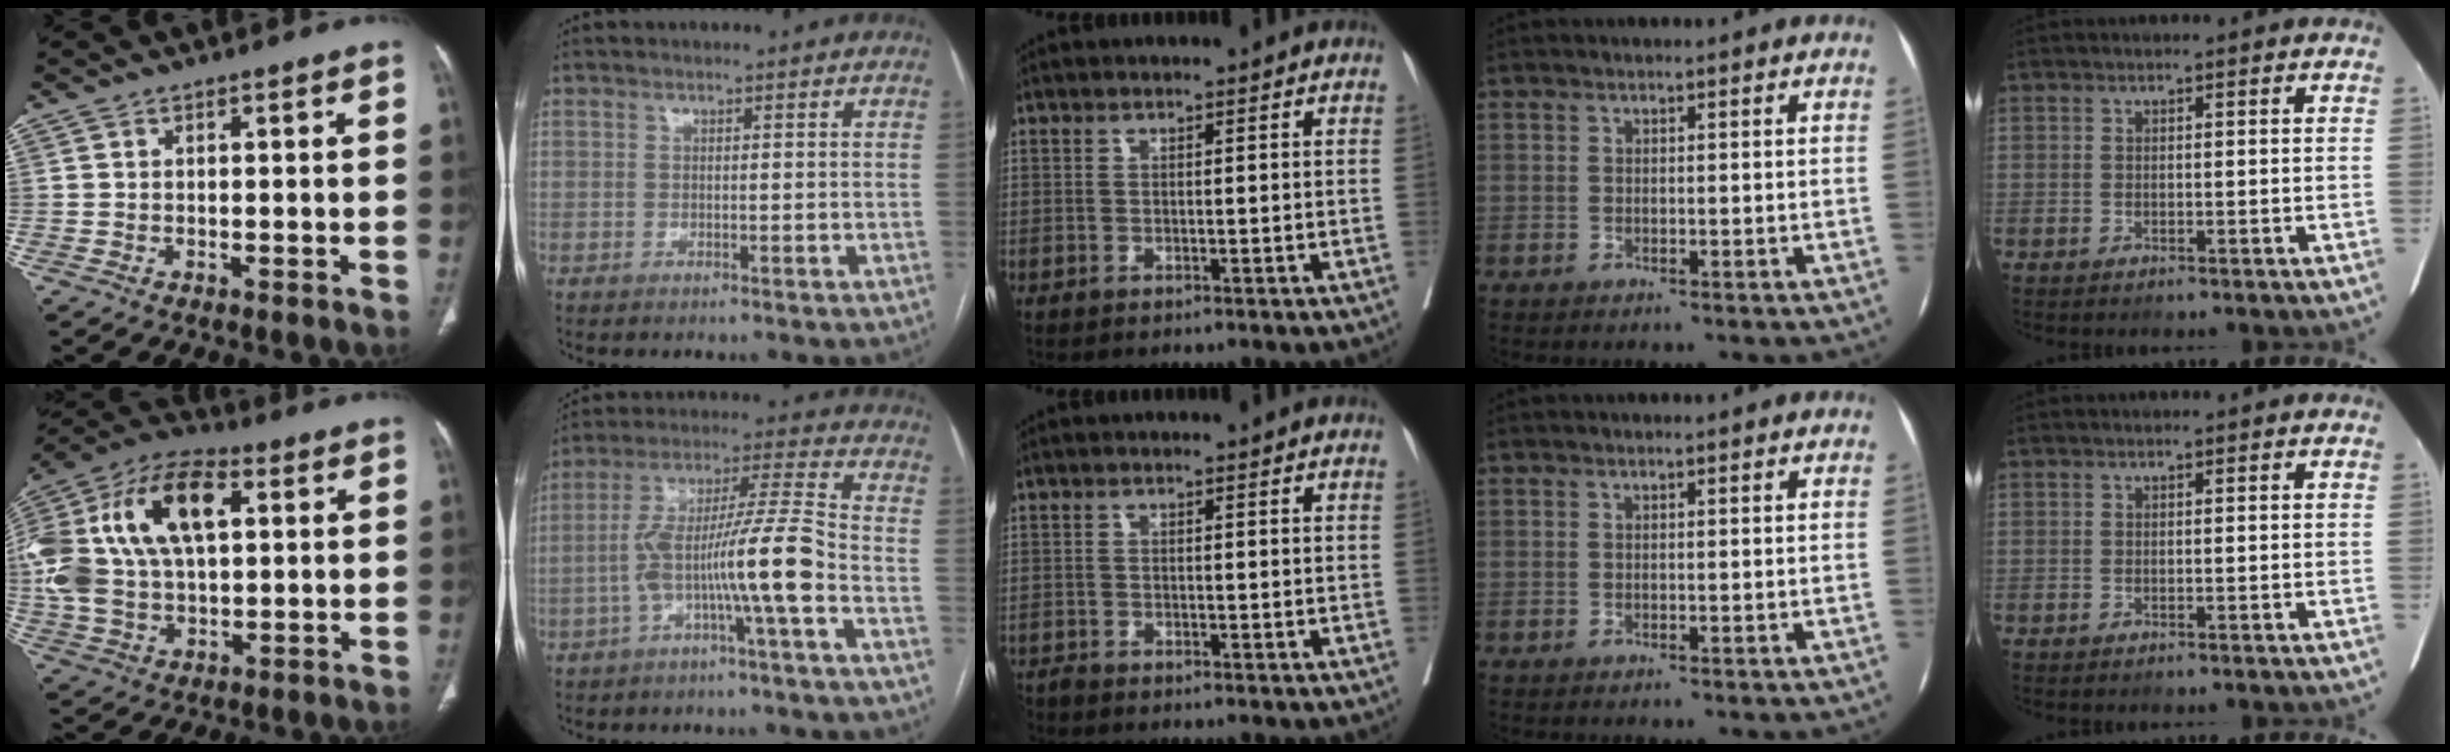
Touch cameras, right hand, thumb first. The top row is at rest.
{"thumb": {"total": 24.9, "force": [5.4, 14.2, 19.8], "torque": [-0.412, 0.026, 0.091]}, "index": {"total": 12.1, "force": [-4.1, -0.4, 11.4], "torque": [-0.208, 0.026, -0.073]}, "middle": {"total": 1.2, "force": [-1.2, 0.0, 0.0], "torque": [-0.002, -0.004, -0.026]}}